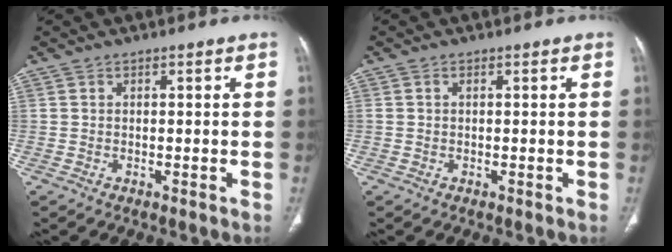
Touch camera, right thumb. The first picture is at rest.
{"total": 0.6, "force": [0.2, 0.4, 0.4], "torque": [-0.011, 0.005, 0.004]}